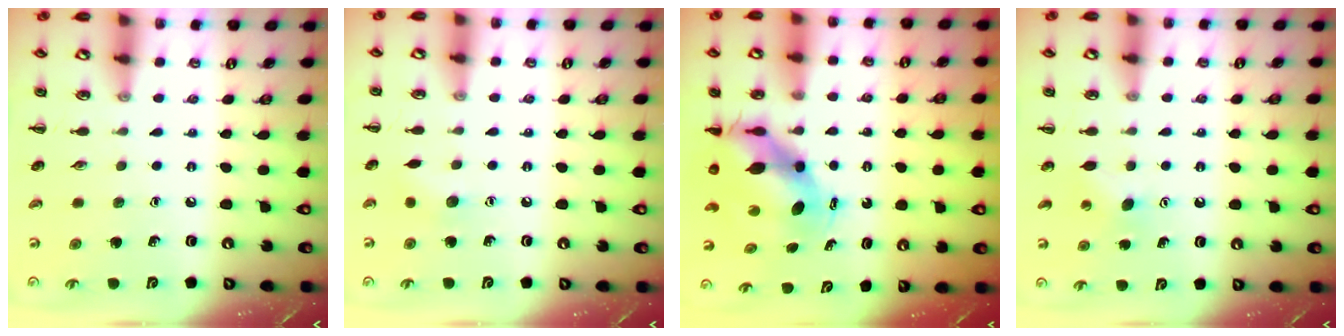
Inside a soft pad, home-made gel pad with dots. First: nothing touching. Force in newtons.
{"total": 6.2, "press": 6.0, "slide": 1.6}
{"total": 8.8, "press": 8.6, "slide": 1.5}
{"total": 3.7, "press": 3.6, "slide": 1.0}